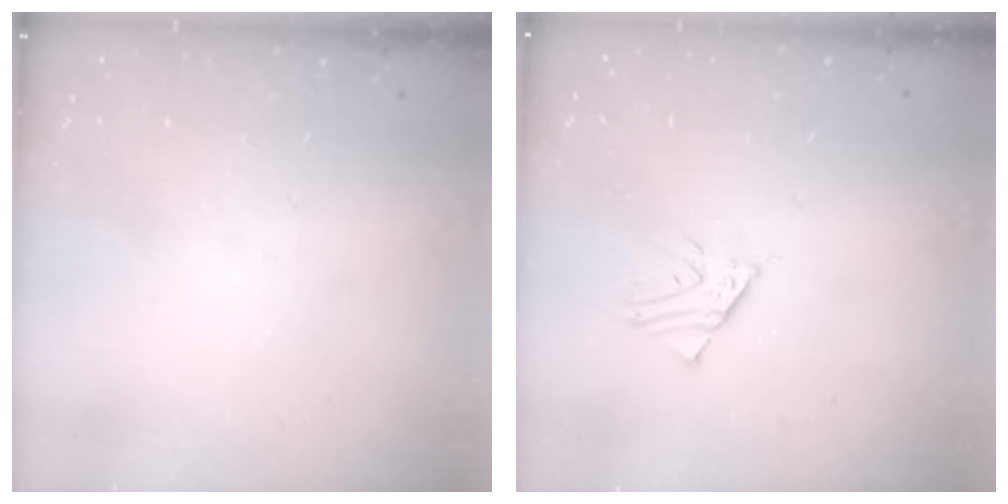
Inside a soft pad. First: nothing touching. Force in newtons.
{"total": 2.5, "press": 2.5, "slide": 0.1}